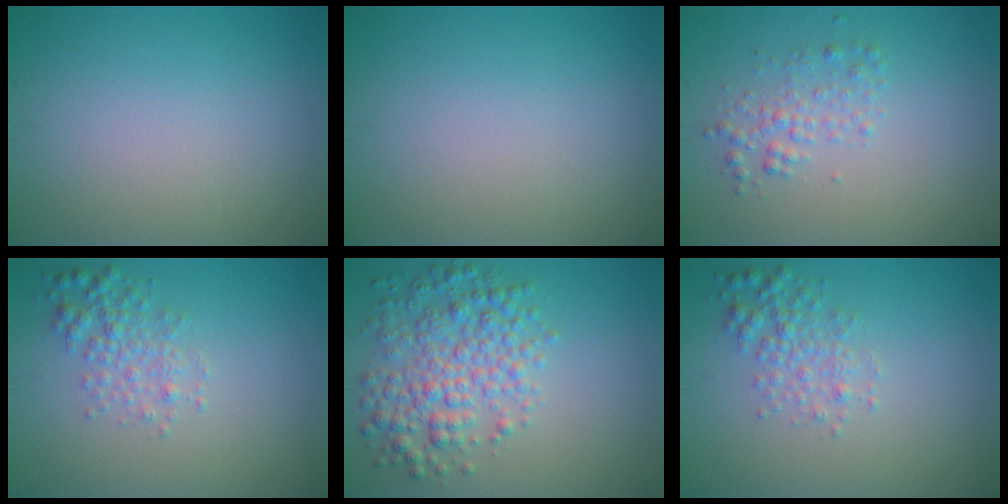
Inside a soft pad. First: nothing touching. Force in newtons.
{"total": 0.0}
{"total": 2.0, "press": 2.0, "slide": 0.1}
{"total": 2.4, "press": 2.4, "slide": 0.1}
{"total": 5.5, "press": 5.5, "slide": 0.1}
{"total": 2.4, "press": 2.4, "slide": 0.1}